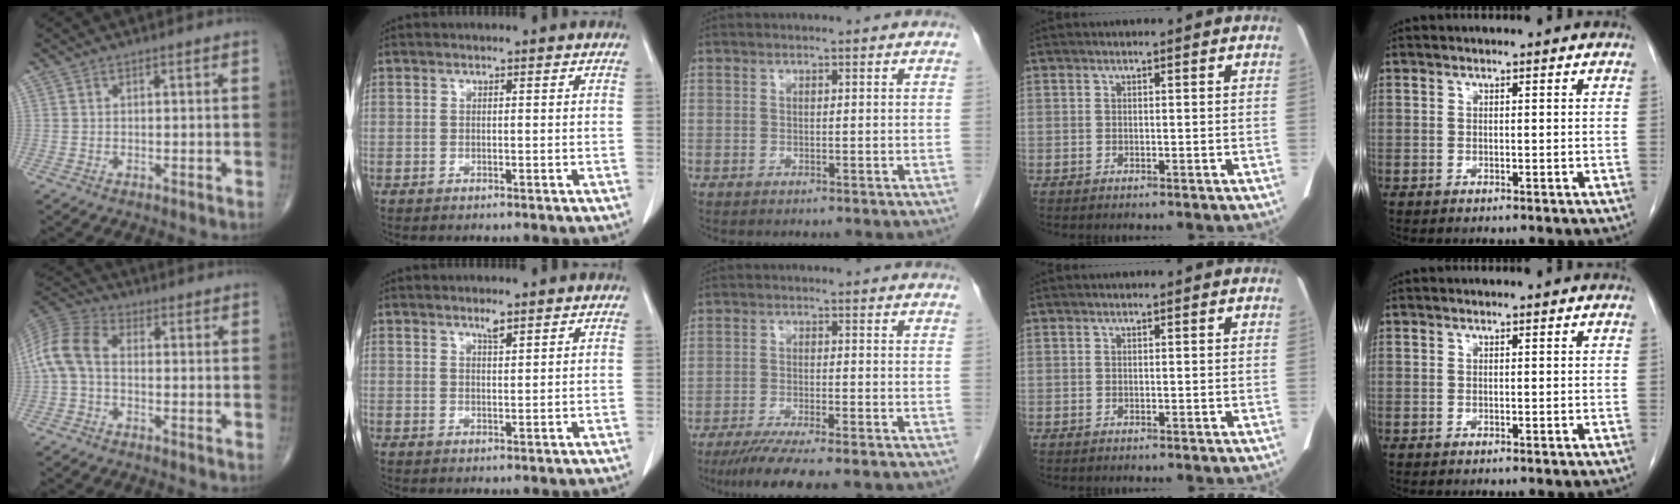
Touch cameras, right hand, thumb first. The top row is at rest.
{"thumb": {"total": 8.9, "force": [-0.8, 5.5, 7.0], "torque": [-0.146, 0.026, -0.031]}, "index": {"total": 1.4, "force": [1.1, 0.1, 0.9], "torque": [-0.018, -0.001, 0.020]}, "middle": {"total": 9.9, "force": [-8.1, 0.4, 5.6], "torque": [-0.081, -0.023, -0.125]}}